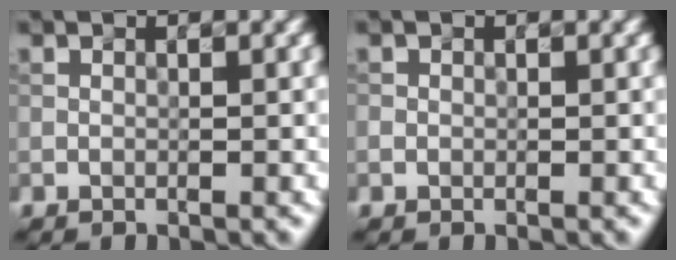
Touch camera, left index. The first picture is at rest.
{"total": 0.5, "force": [-0.1, 0.5, 0.0], "torque": [0.003, -0.004, -0.003]}